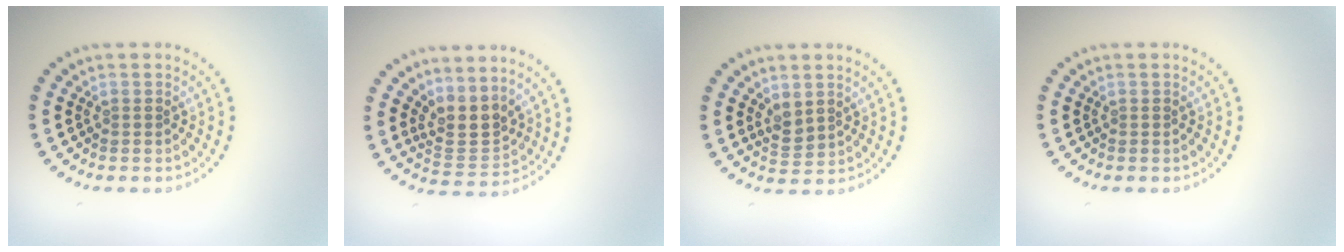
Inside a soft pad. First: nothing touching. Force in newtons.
{"total": 2.9, "press": 2.3, "slide": 1.9}
{"total": 1.7, "press": 1.5, "slide": 0.8}
{"total": 0.0}